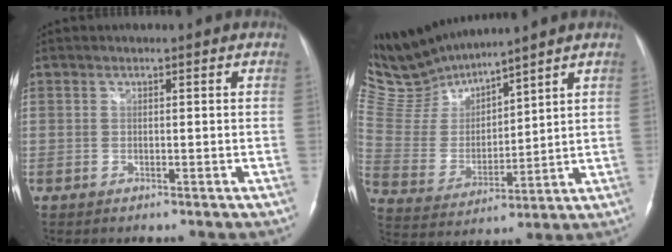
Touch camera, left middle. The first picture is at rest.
{"total": 11.3, "force": [11.1, 0.6, 1.7], "torque": [-0.065, 0.005, 0.245]}